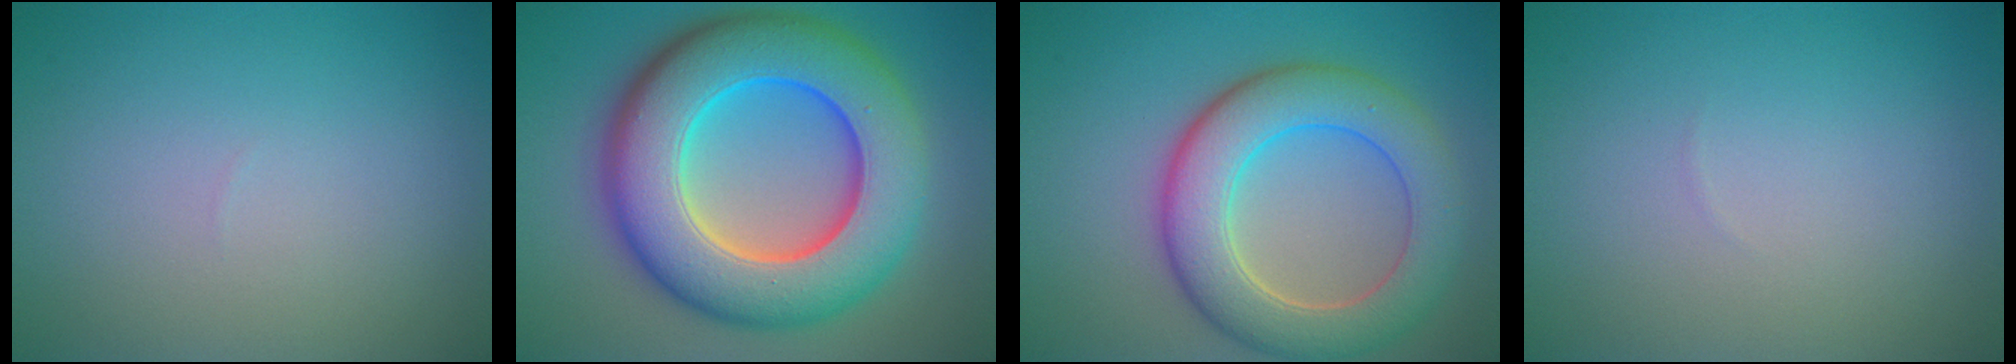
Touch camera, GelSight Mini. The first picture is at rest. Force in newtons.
{"total": 13.9, "press": 13.9, "slide": 0.2}
{"total": 7.8, "press": 7.8, "slide": 0.7}
{"total": 0.0}